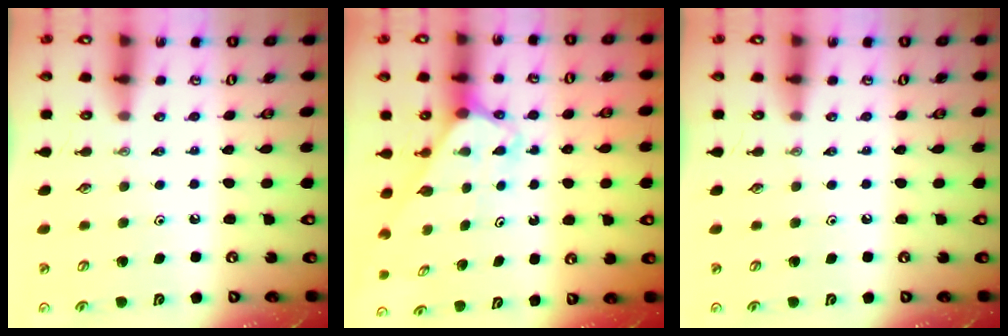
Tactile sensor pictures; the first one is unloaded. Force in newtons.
{"total": 2.7, "press": 2.7, "slide": 0.2}
{"total": 0.0}